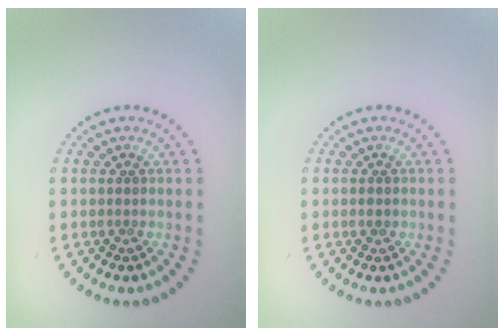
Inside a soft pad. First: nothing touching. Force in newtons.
{"total": 1.0, "press": 1.0, "slide": 0.1}